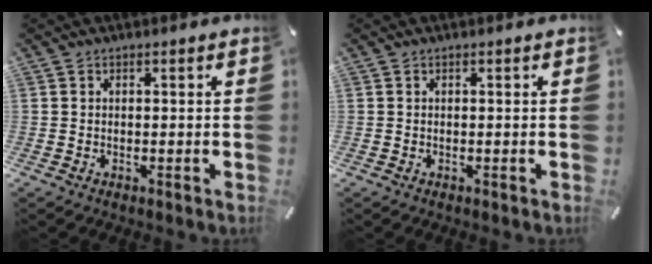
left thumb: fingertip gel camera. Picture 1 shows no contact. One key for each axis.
{"total": 0.0}